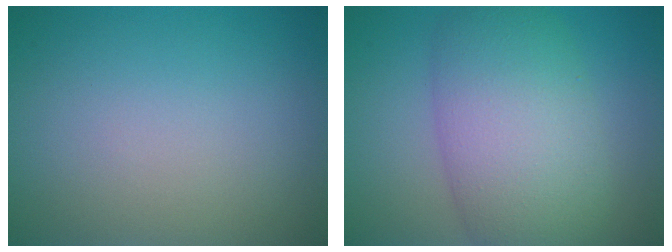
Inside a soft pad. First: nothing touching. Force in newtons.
{"total": 9.1, "press": 9.1, "slide": 0.2}